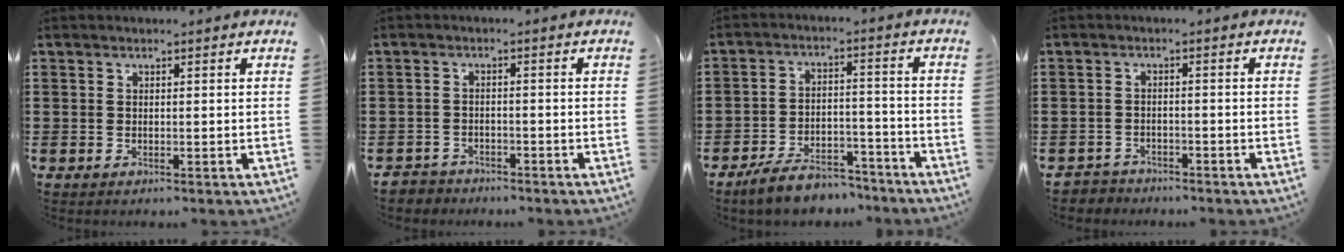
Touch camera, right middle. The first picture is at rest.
{"total": 2.3, "force": [-2.2, 0.6, -0.2], "torque": [-0.004, 0.000, -0.050]}
{"total": 6.9, "force": [-6.4, 1.9, 1.8], "torque": [-0.026, 0.021, -0.123]}
{"total": 2.3, "force": [-2.2, 0.6, -0.3], "torque": [-0.003, 0.000, -0.050]}